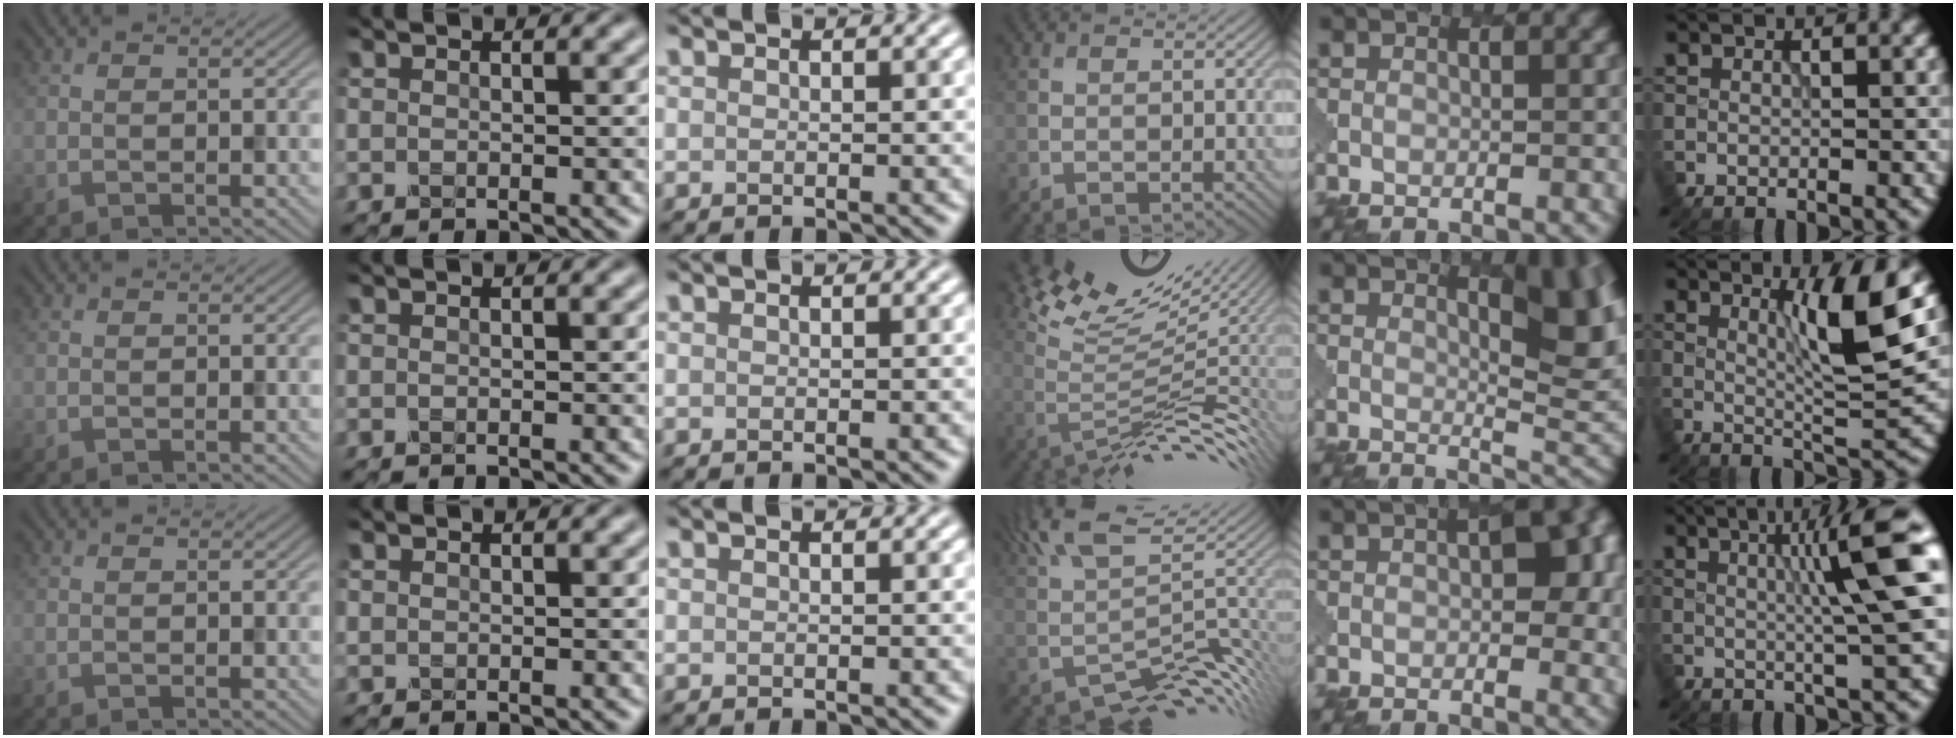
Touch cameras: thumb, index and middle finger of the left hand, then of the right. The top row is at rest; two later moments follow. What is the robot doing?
{"motion": "dispense", "object": "glue stick"}